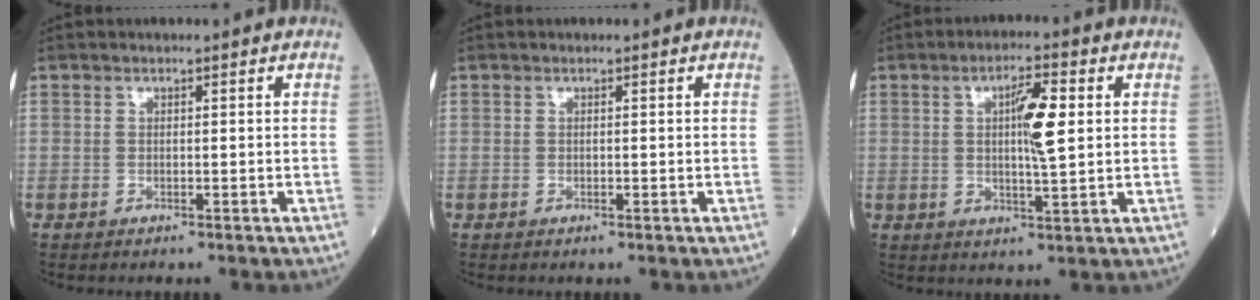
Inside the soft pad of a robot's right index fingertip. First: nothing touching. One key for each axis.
{"total": 0.0}
{"total": 6.5, "fx": 1.3, "fy": 0.7, "fz": 6.3, "tx": -0.108, "ty": 0.005, "tz": 0.021}